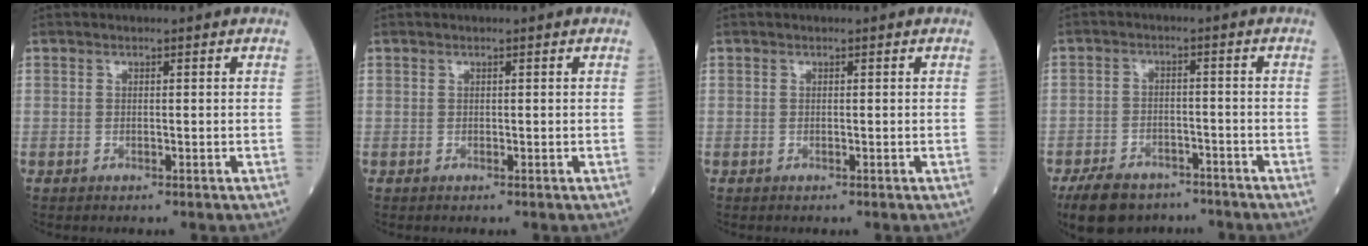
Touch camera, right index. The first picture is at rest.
{"total": 0.0}
{"total": 0.0}
{"total": 9.7, "force": [-7.5, 5.0, 3.6], "torque": [-0.067, -0.002, -0.117]}